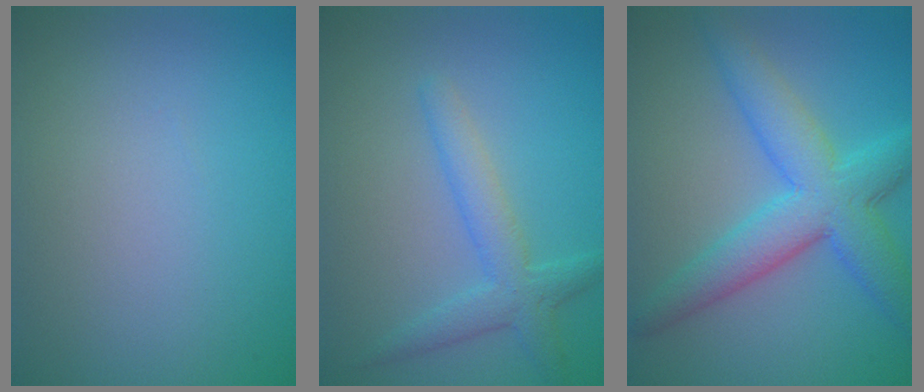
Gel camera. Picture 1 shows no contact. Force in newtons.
{"total": 2.1, "press": 2.1, "slide": 0.1}
{"total": 6.9, "press": 6.9, "slide": 0.1}